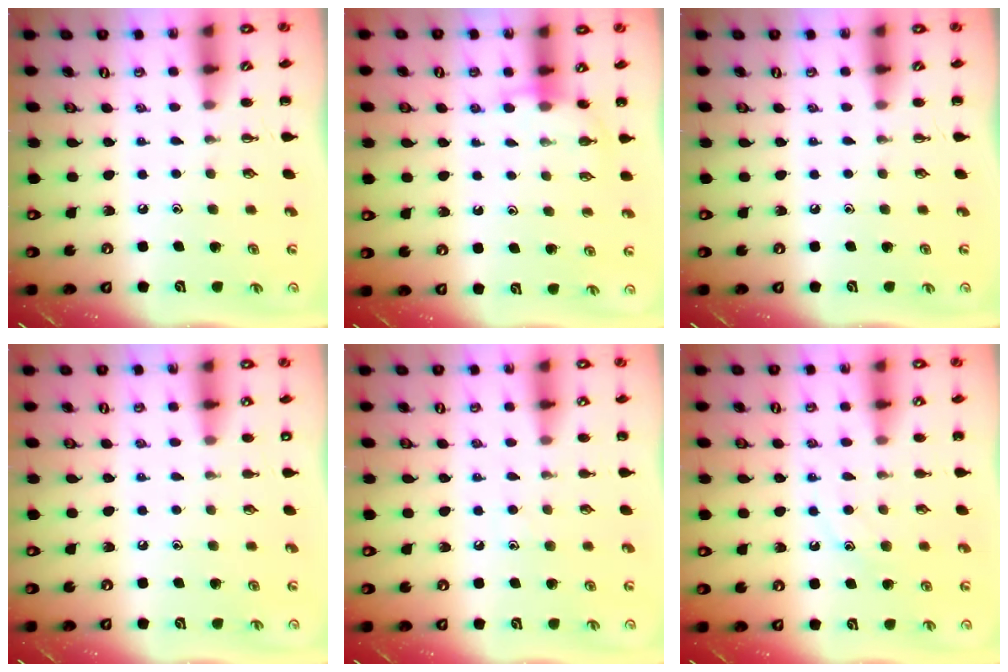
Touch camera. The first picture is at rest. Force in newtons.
{"total": 5.1, "press": 5.1, "slide": 0.5}
{"total": 0.0}
{"total": 7.6, "press": 7.1, "slide": 2.7}
{"total": 6.9, "press": 6.8, "slide": 1.2}
{"total": 11.2, "press": 11.1, "slide": 1.0}